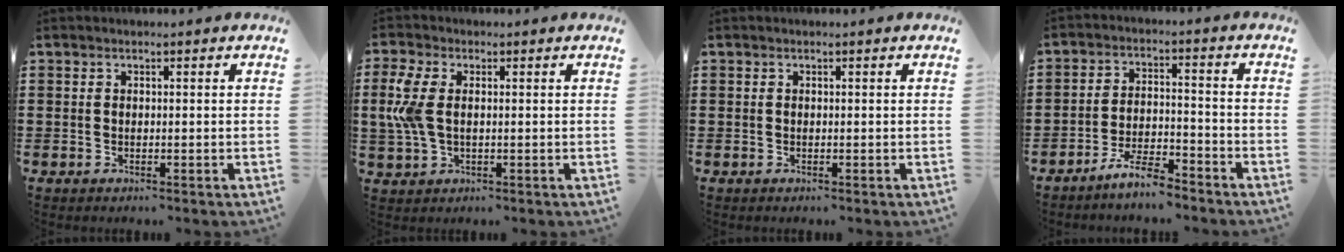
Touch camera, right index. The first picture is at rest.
{"total": 6.2, "force": [0.7, 3.4, 5.2], "torque": [-0.139, -0.002, 0.003]}
{"total": 0.0}
{"total": 5.5, "force": [-5.1, 0.6, 2.0], "torque": [-0.045, 0.006, -0.098]}